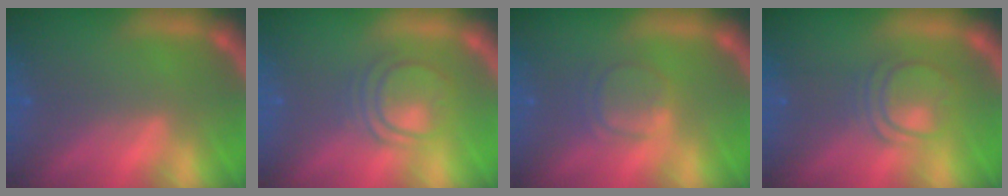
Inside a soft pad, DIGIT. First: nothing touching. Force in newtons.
{"total": 4.5}
{"total": 3.0}
{"total": 4.0}